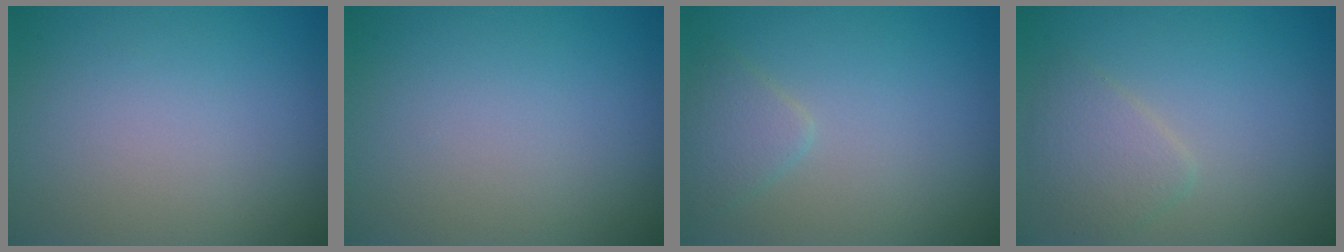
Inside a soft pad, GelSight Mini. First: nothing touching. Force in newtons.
{"total": 0.0}
{"total": 1.9, "press": 1.9, "slide": 0.1}
{"total": 2.4, "press": 2.4, "slide": 0.1}